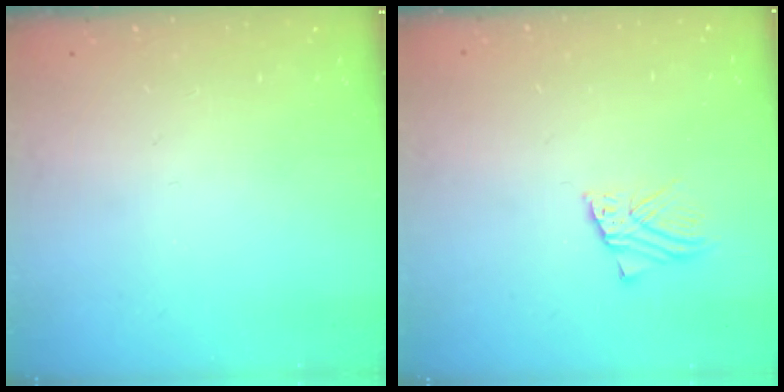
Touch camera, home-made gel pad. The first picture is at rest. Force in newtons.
{"total": 2.6, "press": 2.6, "slide": 0.2}